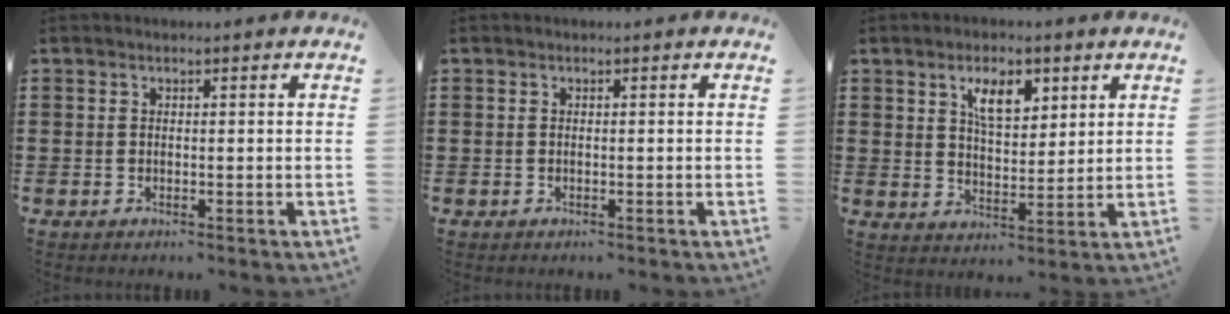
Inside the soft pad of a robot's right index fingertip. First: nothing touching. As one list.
[{"total": 0.0}, {"total": 6.3, "force": [3.2, 2.8, 4.6], "torque": [-0.085, 0.003, 0.053]}]